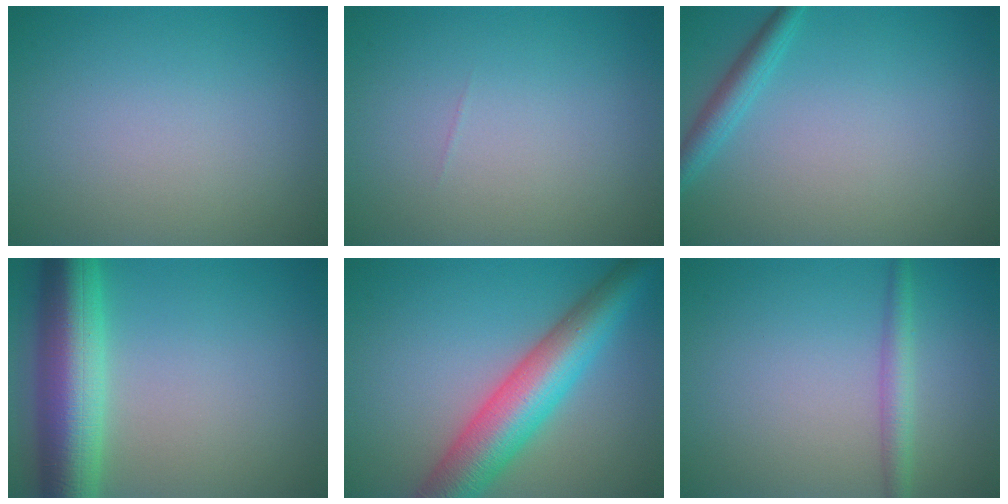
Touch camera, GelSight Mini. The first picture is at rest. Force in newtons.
{"total": 0.0}
{"total": 2.2, "press": 2.2, "slide": 0.1}
{"total": 8.9, "press": 8.9, "slide": 0.2}
{"total": 8.5, "press": 8.5, "slide": 0.2}
{"total": 2.2, "press": 2.2, "slide": 0.1}